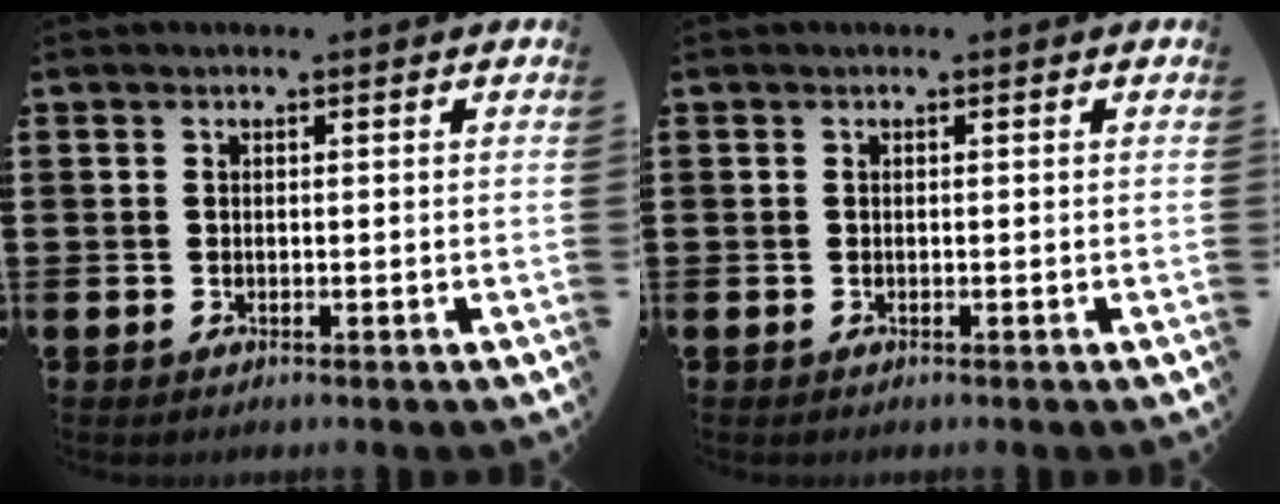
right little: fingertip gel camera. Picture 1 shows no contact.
{"total": 0.0}